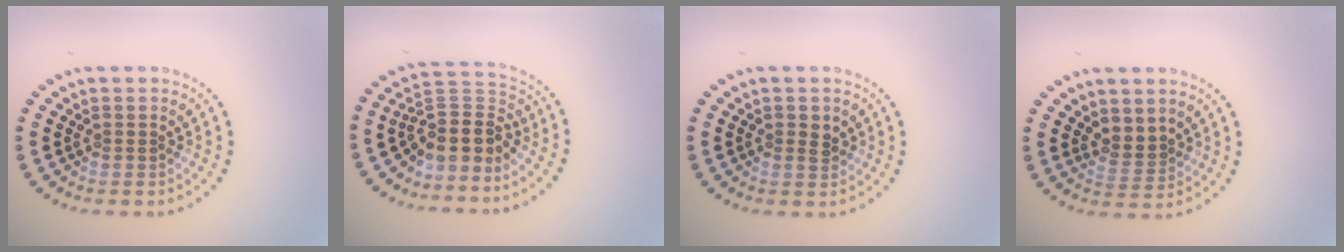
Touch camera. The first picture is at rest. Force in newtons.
{"total": 4.2, "press": 3.4, "slide": 2.5}
{"total": 1.3, "press": 1.3, "slide": 0.1}
{"total": 1.8, "press": 1.5, "slide": 1.0}